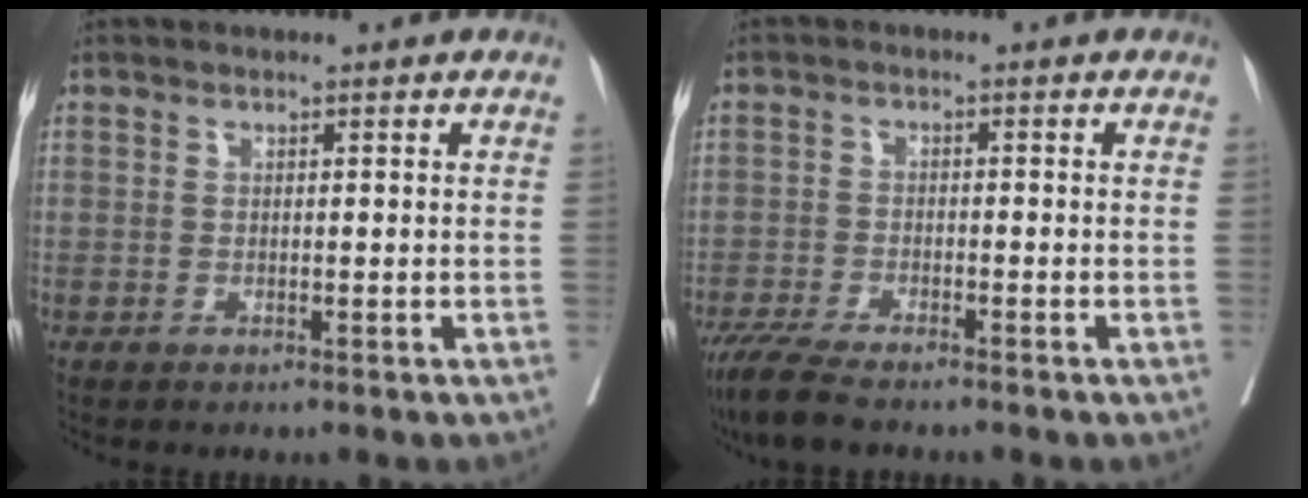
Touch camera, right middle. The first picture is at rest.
{"total": 6.9, "force": [-5.6, 1.0, 3.9], "torque": [-0.071, -0.018, -0.099]}